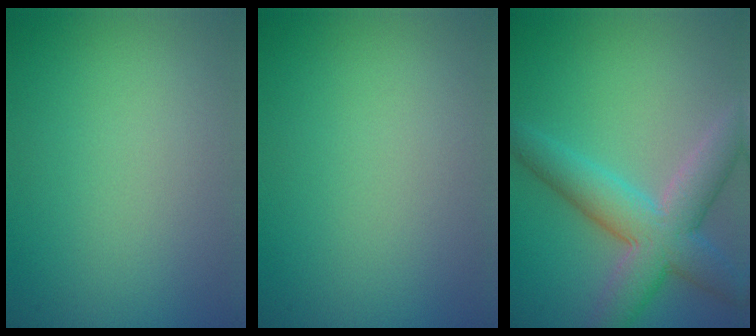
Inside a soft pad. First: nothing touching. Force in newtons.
{"total": 0.0}
{"total": 6.9, "press": 6.9, "slide": 0.4}